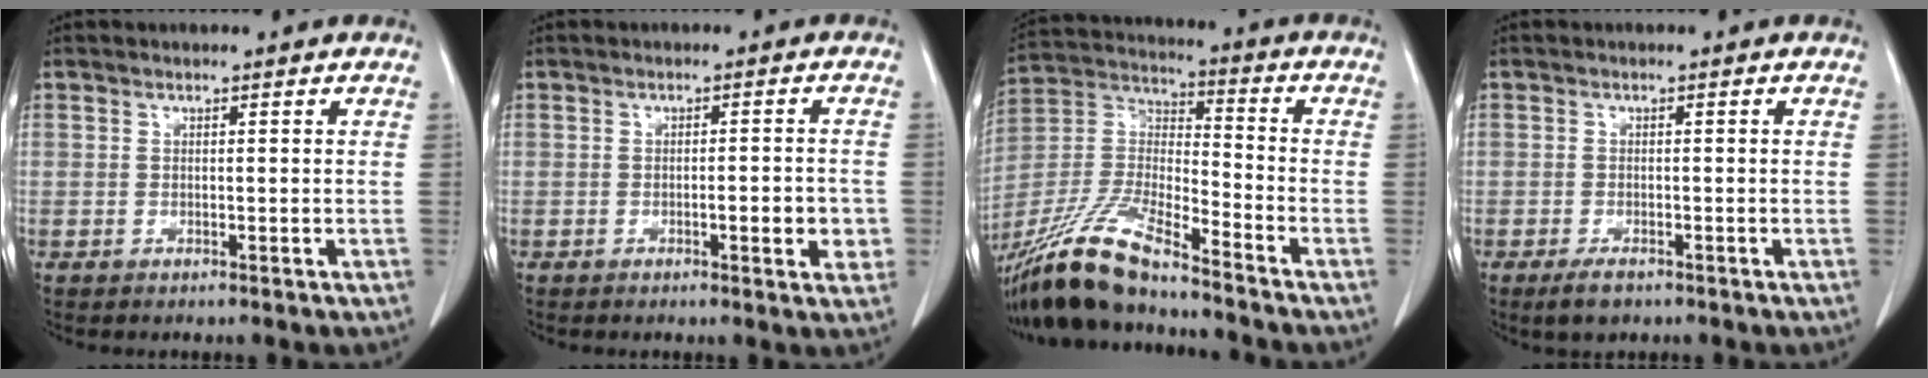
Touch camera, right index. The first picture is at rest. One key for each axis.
{"total": 4.3, "fx": -1.2, "fy": 1.0, "fz": 4.0, "tx": -0.053, "ty": -0.001, "tz": -0.013}
{"total": 15.9, "fx": -13.3, "fy": 1.6, "fz": 8.7, "tx": -0.187, "ty": -0.013, "tz": -0.253}
{"total": 2.8, "fx": -1.9, "fy": 1.2, "fz": 1.7, "tx": -0.036, "ty": -0.005, "tz": -0.026}